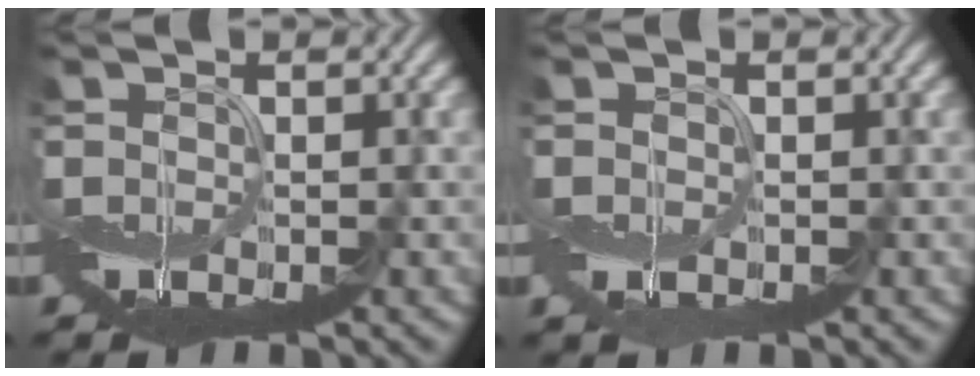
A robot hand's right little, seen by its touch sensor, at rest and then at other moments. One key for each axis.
{"total": 0.7, "fx": -0.3, "fy": 0.5, "fz": 0.4, "tx": -0.013, "ty": -0.004, "tz": -0.002}